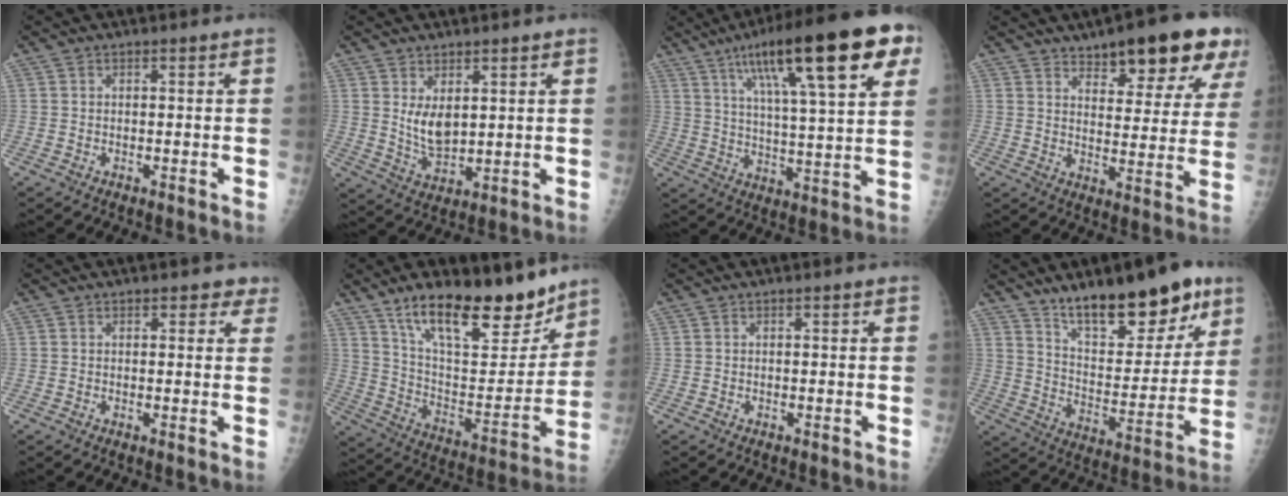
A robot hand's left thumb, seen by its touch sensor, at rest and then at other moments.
{"total": 6.1, "force": [2.1, 3.2, 4.7], "torque": [-0.073, -0.026, 0.050]}
{"total": 24.8, "force": [12.1, 5.6, 21.0], "torque": [-0.304, -0.005, 0.184]}
{"total": 17.2, "force": [11.0, 6.0, 11.8], "torque": [-0.122, -0.040, 0.150]}
{"total": 2.5, "force": [1.8, 1.5, 1.0], "torque": [0.019, -0.004, 0.013]}
{"total": 22.8, "force": [16.4, 8.3, 13.4], "torque": [-0.167, -0.084, 0.273]}
{"total": 0.0}
{"total": 20.2, "force": [13.6, 7.6, 12.8], "torque": [-0.143, -0.080, 0.223]}